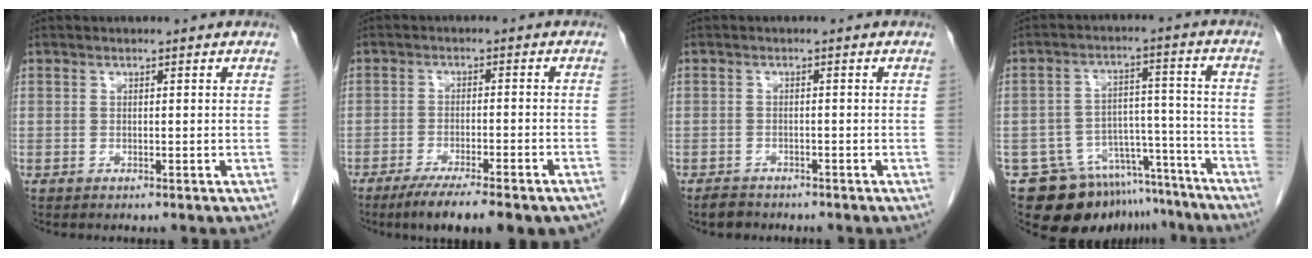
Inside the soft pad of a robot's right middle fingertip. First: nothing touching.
{"total": 13.1, "force": [-10.2, 1.9, 8.0], "torque": [-0.098, -0.016, -0.148]}
{"total": 2.3, "force": [-2.0, 1.1, 0.5], "torque": [-0.019, -0.004, -0.032]}
{"total": 15.3, "force": [-12.5, 7.6, 4.3], "torque": [-0.065, 0.041, -0.176]}